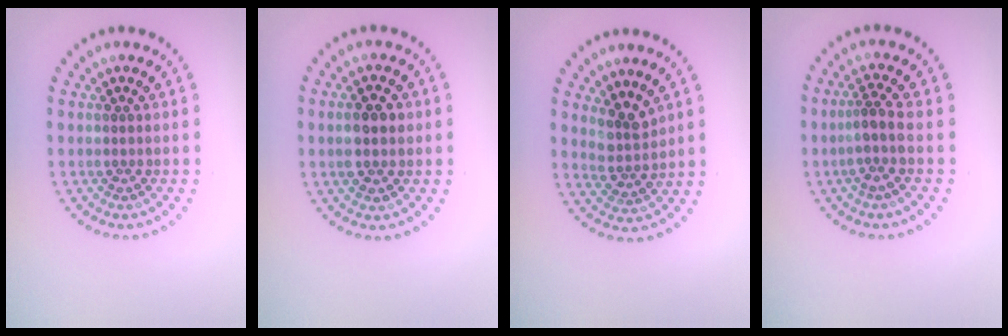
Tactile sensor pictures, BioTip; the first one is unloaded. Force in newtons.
{"total": 3.6, "press": 3.6, "slide": 0.2}
{"total": 2.7, "press": 2.1, "slide": 1.7}
{"total": 2.3, "press": 1.7, "slide": 1.6}